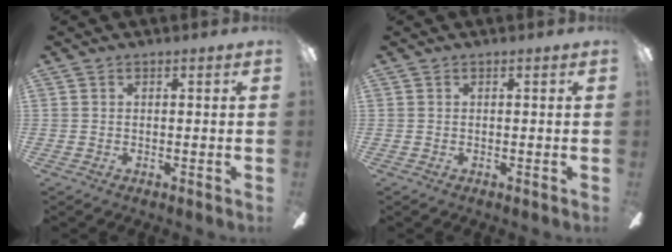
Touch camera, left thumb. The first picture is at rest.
{"total": 0.0}